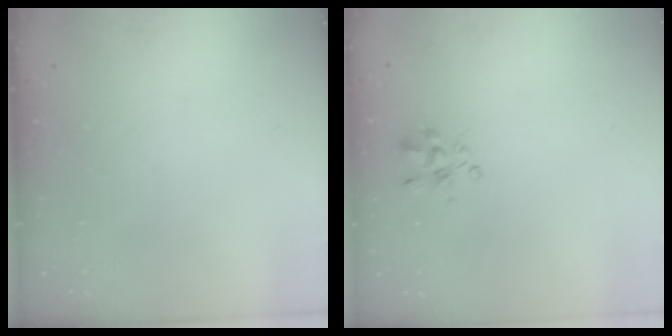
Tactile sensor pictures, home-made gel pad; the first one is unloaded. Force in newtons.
{"total": 3.9, "press": 3.7, "slide": 1.2}